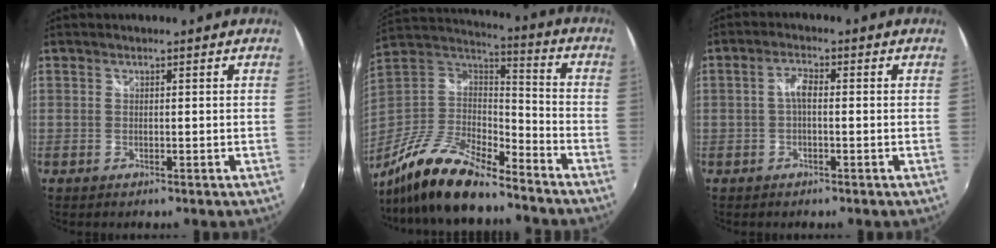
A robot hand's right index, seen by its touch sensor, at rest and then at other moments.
{"total": 19.6, "force": [-15.0, 5.5, 11.4], "torque": [-0.244, -0.022, -0.278]}
{"total": 2.6, "force": [-0.4, 1.1, 2.4], "torque": [-0.048, 0.009, -0.007]}